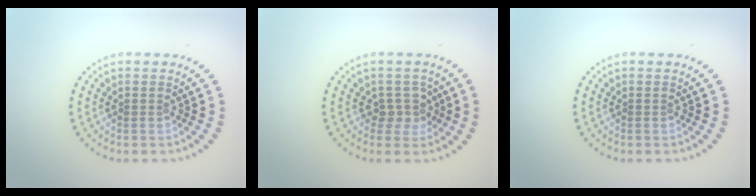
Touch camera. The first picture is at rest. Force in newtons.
{"total": 2.0, "press": 1.7, "slide": 1.1}
{"total": 0.0}